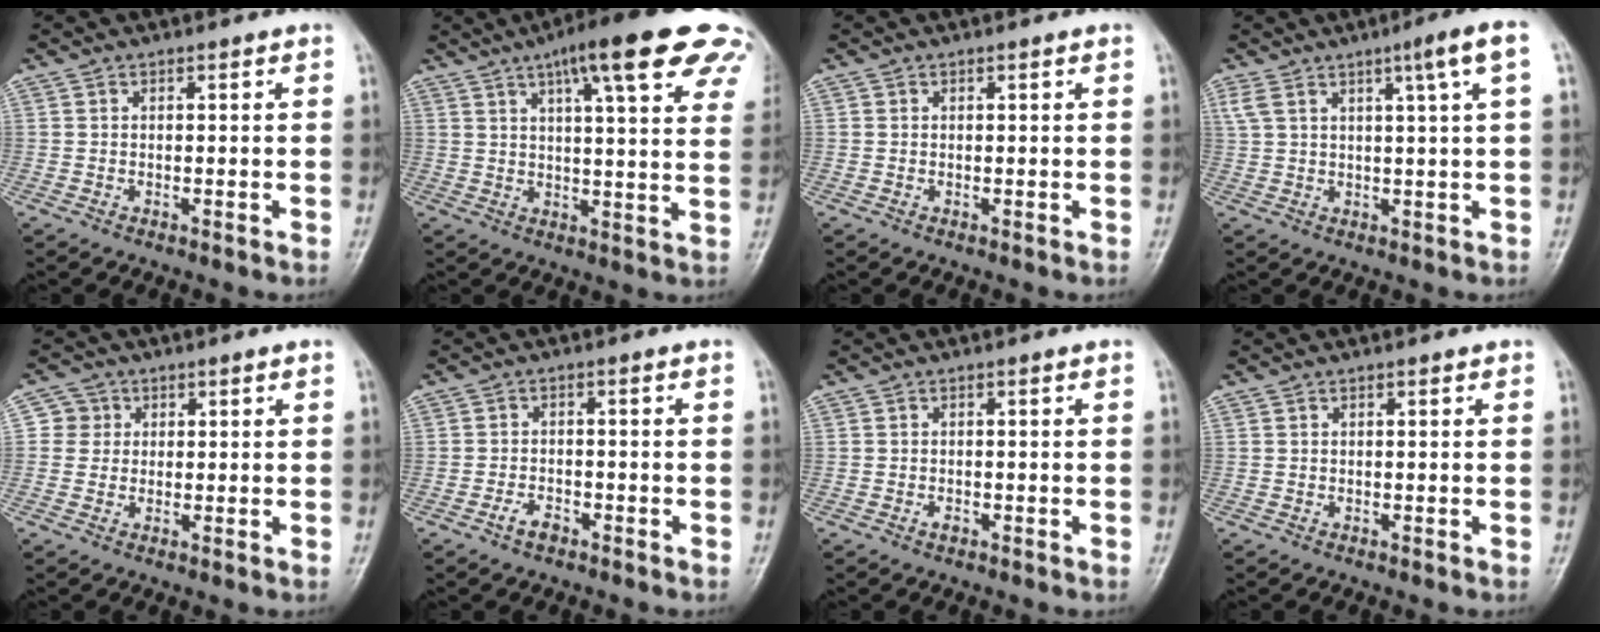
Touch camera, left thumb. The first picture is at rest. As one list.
[{"total": 21.4, "force": [12.4, 4.7, 16.8], "torque": [-0.217, -0.011, 0.154]}, {"total": 0.0}, {"total": 7.6, "force": [3.4, -0.1, 6.7], "torque": [-0.119, 0.002, 0.062]}, {"total": 3.4, "force": [0.8, 3.3, 0.2], "torque": [0.025, 0.003, 0.005]}, {"total": 2.6, "force": [-1.8, 1.3, 1.4], "torque": [-0.026, 0.015, -0.031]}, {"total": 0.8, "force": [-0.5, 0.5, 0.4], "torque": [-0.005, 0.006, -0.007]}, {"total": 0.0}]